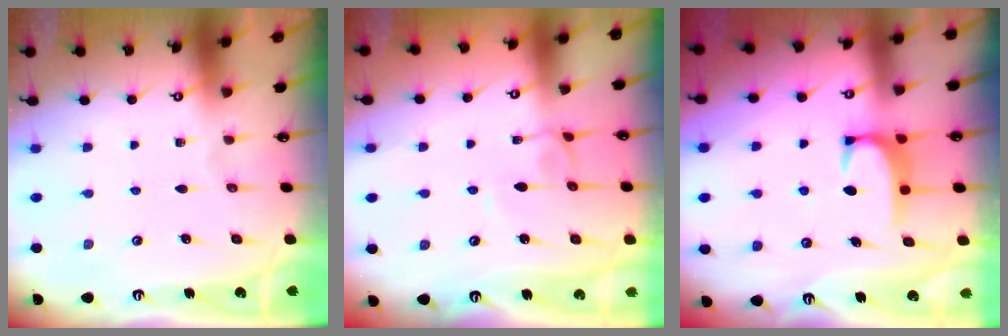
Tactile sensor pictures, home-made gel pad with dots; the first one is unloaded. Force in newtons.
{"total": 3.8, "press": 3.8, "slide": 0.1}
{"total": 2.1, "press": 2.1, "slide": 0.5}